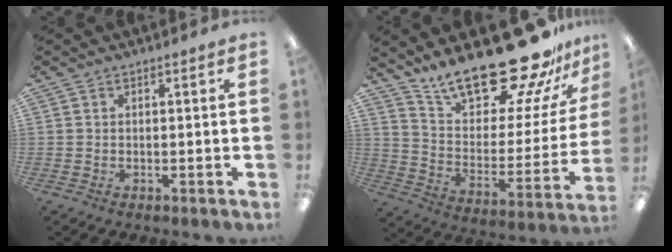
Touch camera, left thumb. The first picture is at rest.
{"total": 25.6, "force": [20.9, 7.7, 12.6], "torque": [-0.196, -0.151, 0.350]}